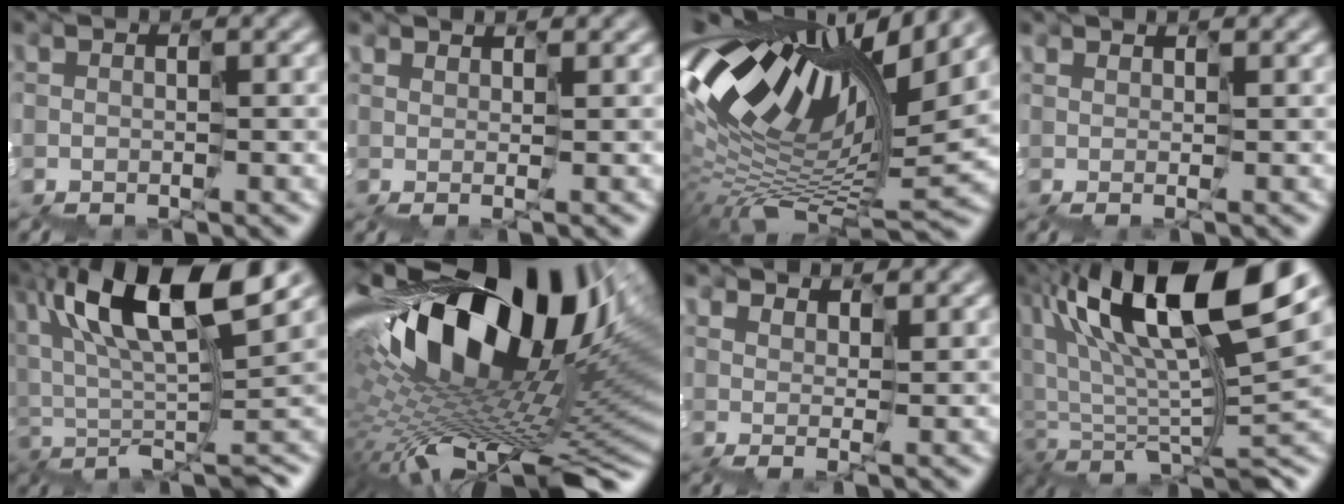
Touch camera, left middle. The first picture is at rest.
{"total": 1.6, "force": [1.4, -0.6, 0.2], "torque": [-0.005, 0.002, 0.032]}
{"total": 13.5, "force": [6.1, 4.6, 11.1], "torque": [-0.227, 0.024, 0.105]}
{"total": 1.3, "force": [1.1, -0.6, 0.2], "torque": [-0.005, 0.002, 0.023]}
{"total": 11.4, "force": [5.0, 2.2, 10.0], "torque": [-0.148, 0.016, 0.090]}
{"total": 17.2, "force": [3.6, 8.0, 14.8], "torque": [-0.248, -0.016, 0.074]}
{"total": 2.1, "force": [1.9, -0.7, -0.3], "torque": [0.001, -0.001, 0.042]}
{"total": 12.8, "force": [4.7, 4.3, 11.1], "torque": [-0.199, 0.011, 0.089]}